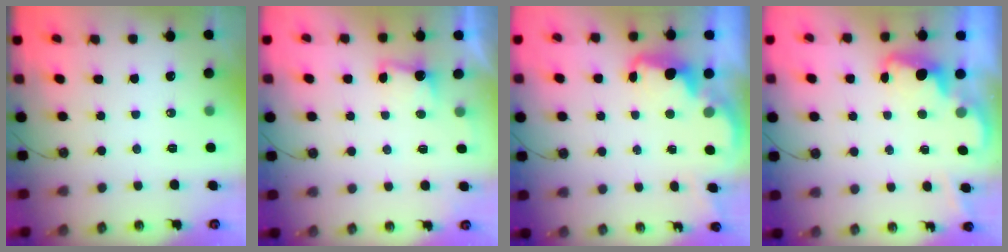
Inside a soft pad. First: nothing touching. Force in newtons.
{"total": 2.3, "press": 2.1, "slide": 1.0}
{"total": 2.6, "press": 2.5, "slide": 0.7}
{"total": 2.2, "press": 2.2, "slide": 0.5}